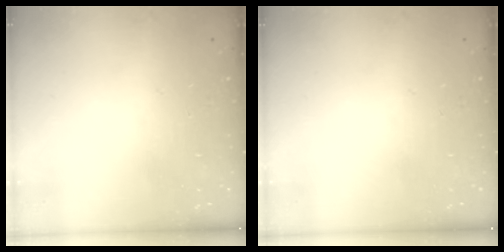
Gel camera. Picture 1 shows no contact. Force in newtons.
{"total": 0.0}